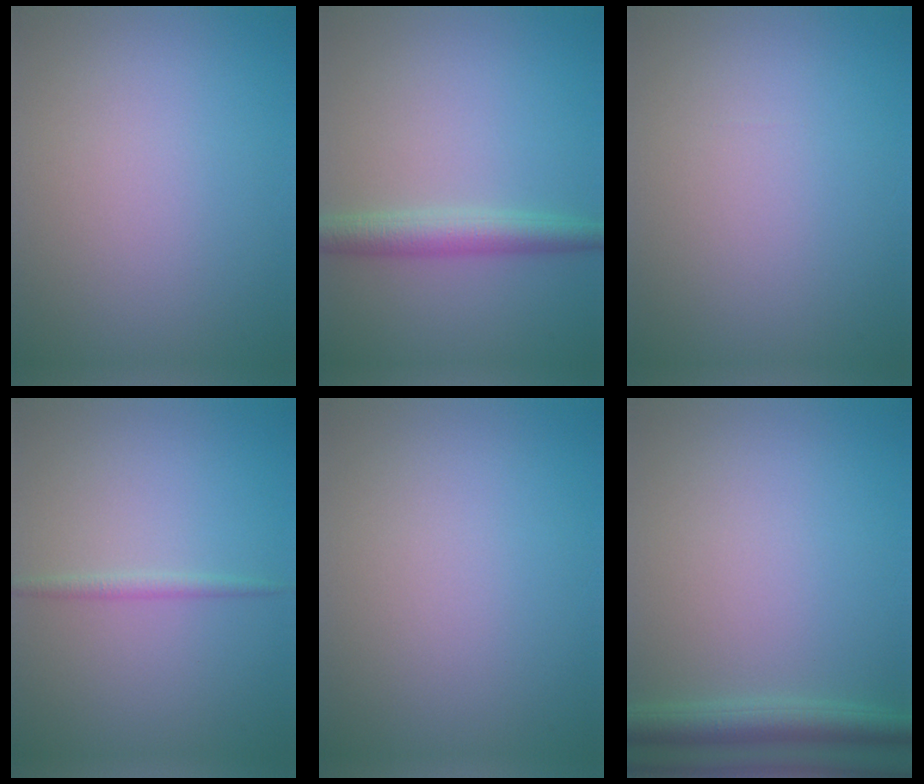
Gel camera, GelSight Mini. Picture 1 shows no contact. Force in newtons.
{"total": 3.3, "press": 3.3, "slide": 0.1}
{"total": 0.0}
{"total": 1.1, "press": 1.1, "slide": 0.1}
{"total": 0.0}
{"total": 3.1, "press": 3.1, "slide": 0.1}